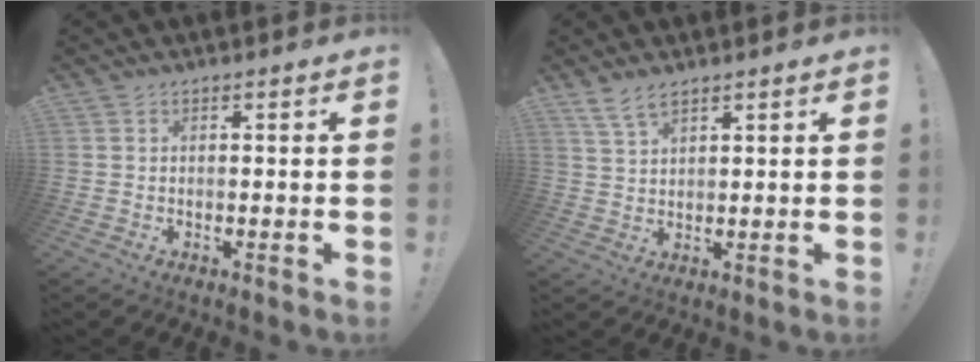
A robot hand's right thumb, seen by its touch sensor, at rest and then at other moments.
{"total": 5.2, "force": [4.1, 1.8, 2.6], "torque": [-0.053, -0.015, 0.078]}